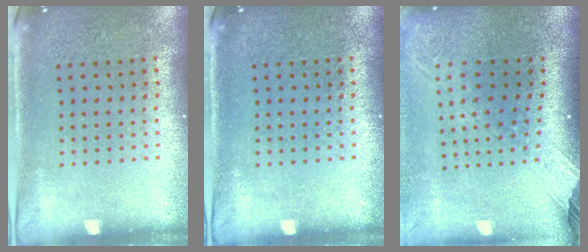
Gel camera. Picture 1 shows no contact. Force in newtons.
{"total": 0.0}
{"total": 2.6, "press": 2.0, "slide": 1.7}